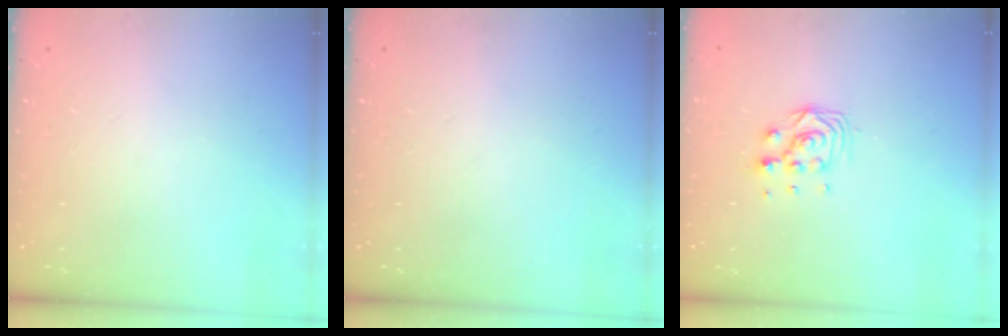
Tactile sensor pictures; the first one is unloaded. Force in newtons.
{"total": 0.0}
{"total": 6.6, "press": 6.6, "slide": 0.5}